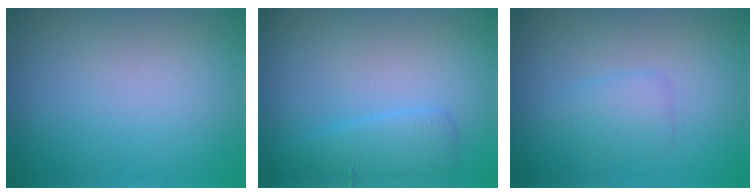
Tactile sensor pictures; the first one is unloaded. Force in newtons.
{"total": 2.1, "press": 2.1, "slide": 0.2}
{"total": 1.5, "press": 1.5, "slide": 0.1}